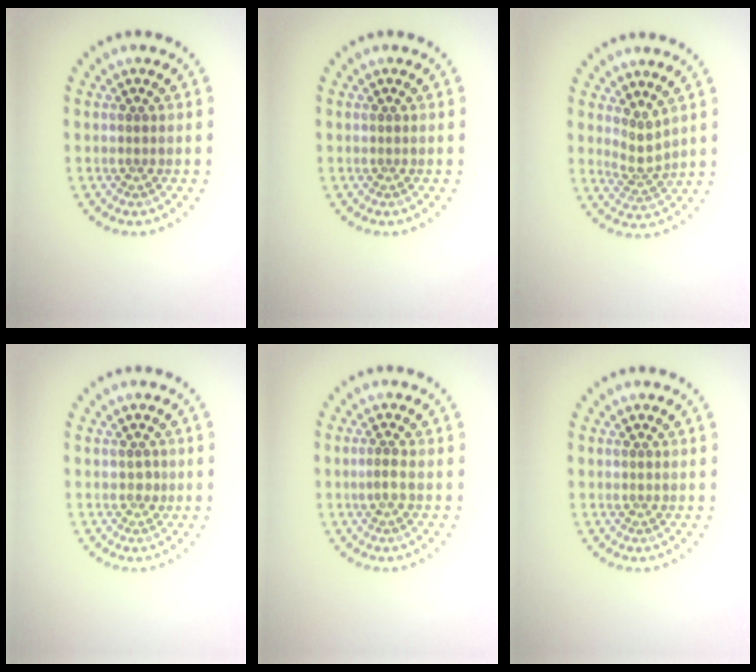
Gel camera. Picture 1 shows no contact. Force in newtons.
{"total": 0.0}
{"total": 2.2, "press": 1.6, "slide": 1.6}
{"total": 0.6, "press": 0.5, "slide": 0.3}
{"total": 1.0, "press": 0.8, "slide": 0.5}
{"total": 0.0}